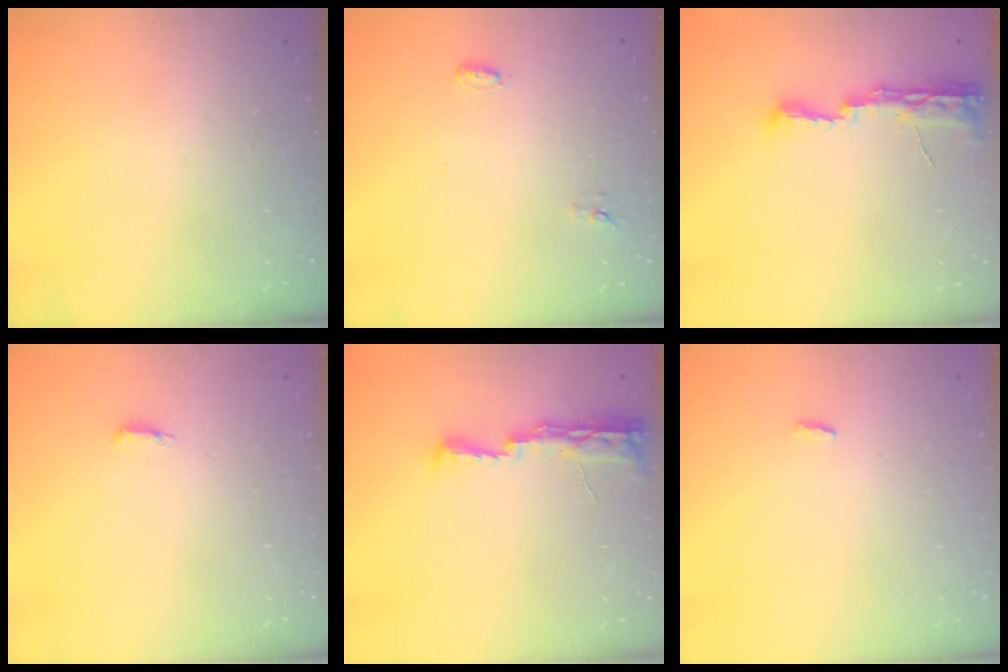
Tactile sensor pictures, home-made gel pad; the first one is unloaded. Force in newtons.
{"total": 3.6, "press": 3.5, "slide": 0.9}
{"total": 8.0, "press": 8.0, "slide": 0.7}
{"total": 4.6, "press": 4.5, "slide": 0.9}
{"total": 8.9, "press": 8.5, "slide": 2.3}
{"total": 2.7, "press": 2.7, "slide": 0.2}